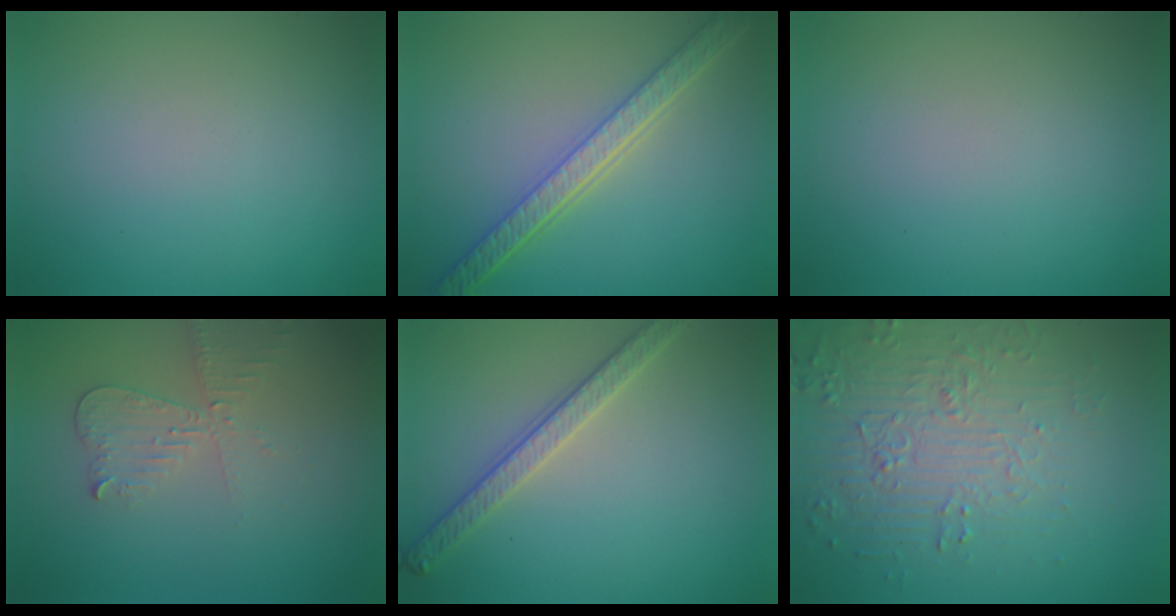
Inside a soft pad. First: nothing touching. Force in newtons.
{"total": 5.1, "press": 4.1, "slide": 3.0}
{"total": 0.0}
{"total": 2.8, "press": 2.6, "slide": 0.9}
{"total": 2.8, "press": 2.7, "slide": 0.7}
{"total": 4.5, "press": 4.3, "slide": 1.3}